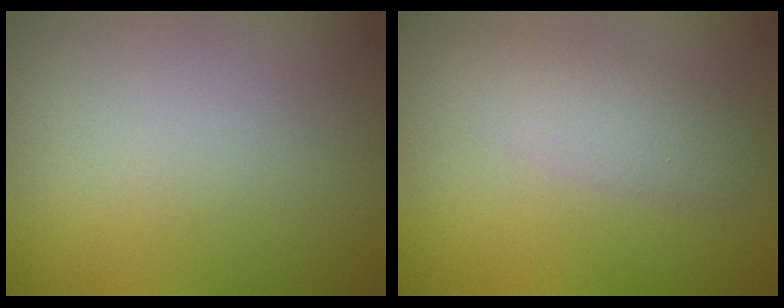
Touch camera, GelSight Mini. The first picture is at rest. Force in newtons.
{"total": 2.8, "press": 2.7, "slide": 0.3}